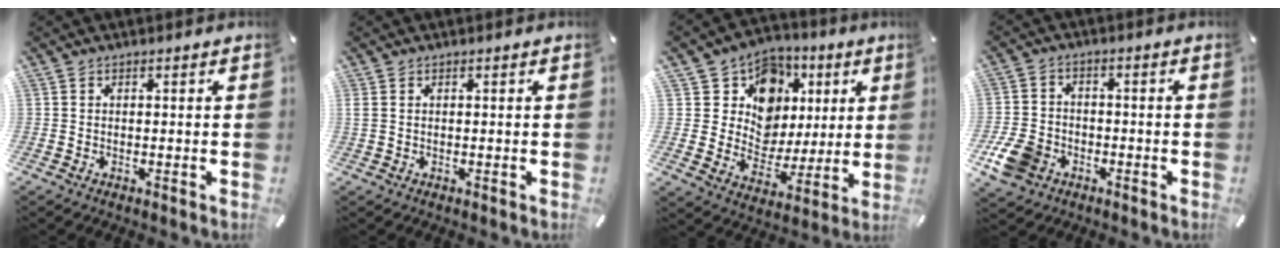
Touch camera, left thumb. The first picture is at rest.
{"total": 0.7, "force": [0.2, 0.3, 0.6], "torque": [-0.012, 0.002, 0.003]}
{"total": 13.5, "force": [4.4, 12.2, 3.7], "torque": [-0.057, -0.033, 0.091]}
{"total": 8.4, "force": [-3.8, 6.6, 3.7], "torque": [-0.093, 0.023, -0.071]}